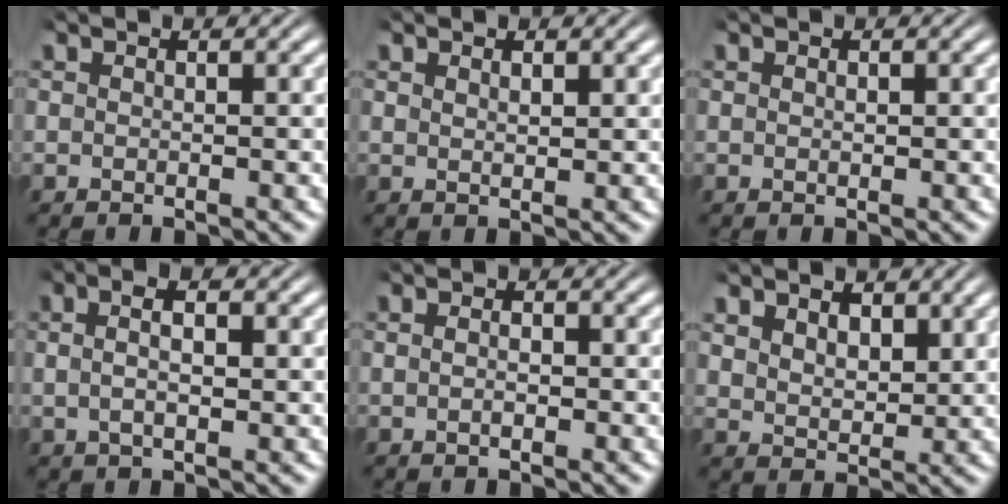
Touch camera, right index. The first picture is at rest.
{"total": 0.9, "force": [0.6, -0.3, 0.6], "torque": [-0.007, -0.007, 0.017]}
{"total": 0.0}
{"total": 3.5, "force": [0.7, 1.5, 3.1], "torque": [-0.050, 0.007, 0.008]}
{"total": 1.3, "force": [-0.3, 0.5, 1.2], "torque": [-0.016, -0.002, -0.007]}
{"total": 2.5, "force": [1.5, 1.4, 1.3], "torque": [-0.034, -0.017, 0.040]}